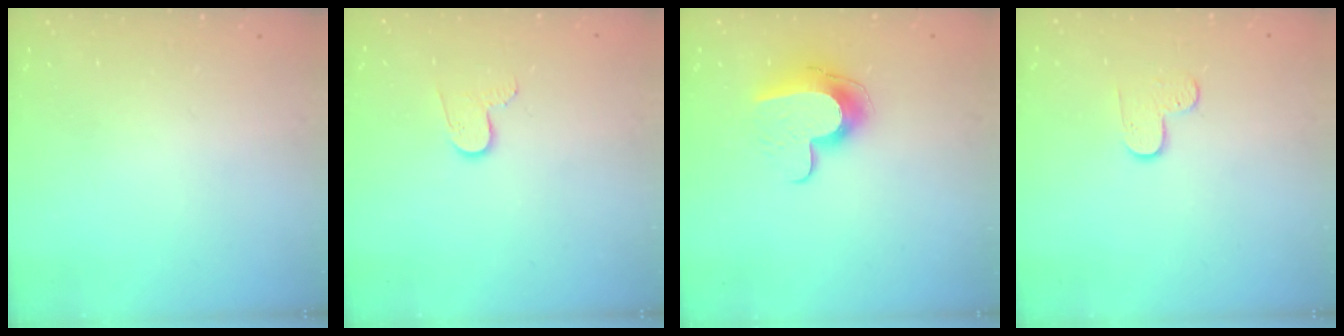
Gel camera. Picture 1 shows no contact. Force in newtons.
{"total": 6.0, "press": 6.0, "slide": 0.6}
{"total": 11.4, "press": 11.4, "slide": 0.2}
{"total": 5.4, "press": 5.4, "slide": 0.5}